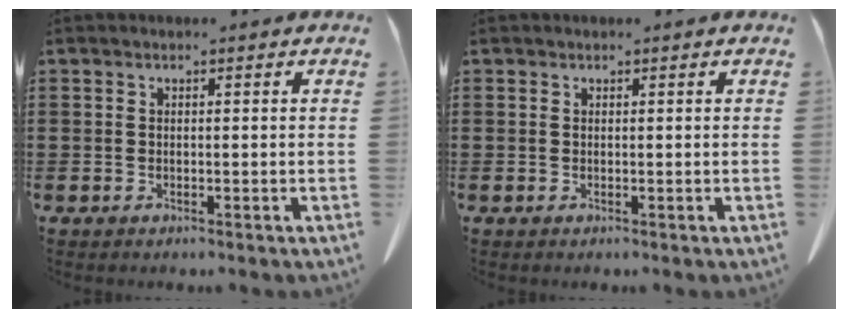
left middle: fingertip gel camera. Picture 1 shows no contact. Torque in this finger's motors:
{"motor_torque": [-0.52, 0.59, -0.01, 0.00]}